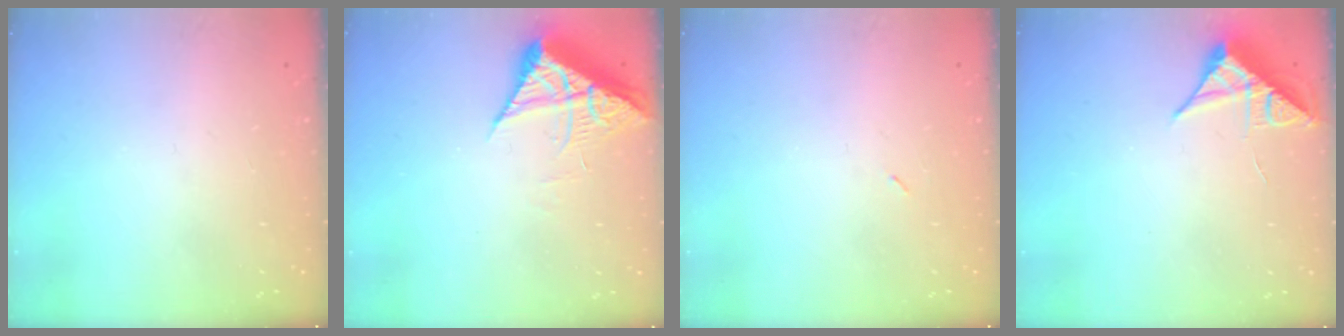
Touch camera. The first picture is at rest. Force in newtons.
{"total": 7.5, "press": 7.5, "slide": 0.8}
{"total": 2.2, "press": 2.1, "slide": 0.9}
{"total": 7.7, "press": 7.7, "slide": 0.4}